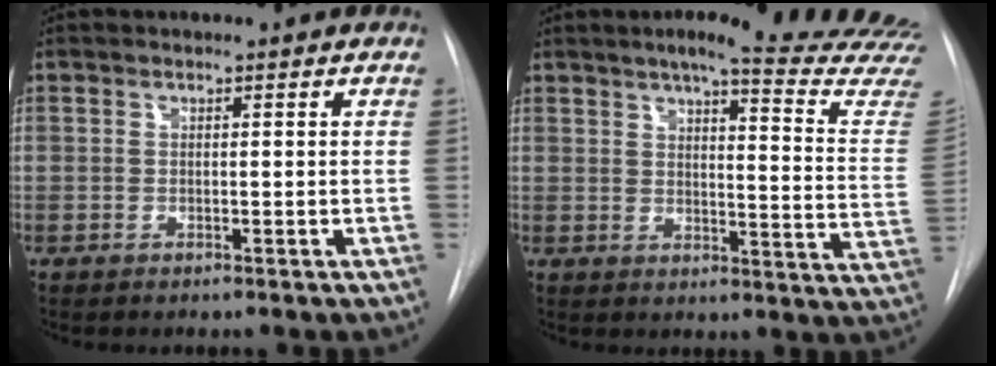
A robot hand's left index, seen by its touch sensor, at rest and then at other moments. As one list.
[{"total": 23.7, "force": [21.6, 0.7, 9.8], "torque": [-0.122, -0.115, 0.237]}]